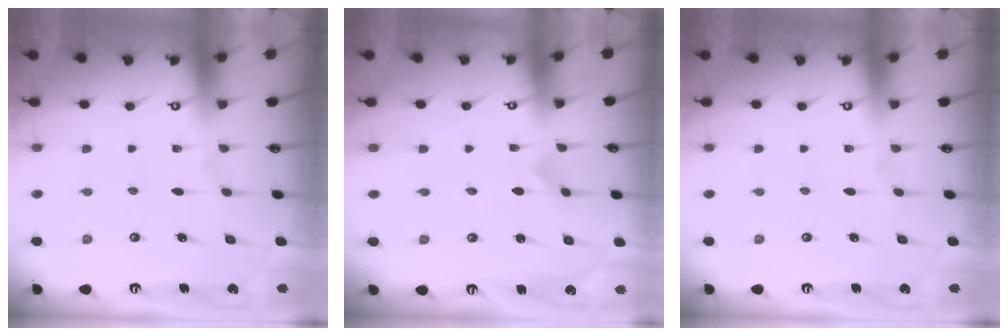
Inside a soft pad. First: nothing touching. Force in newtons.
{"total": 0.0}
{"total": 0.0}